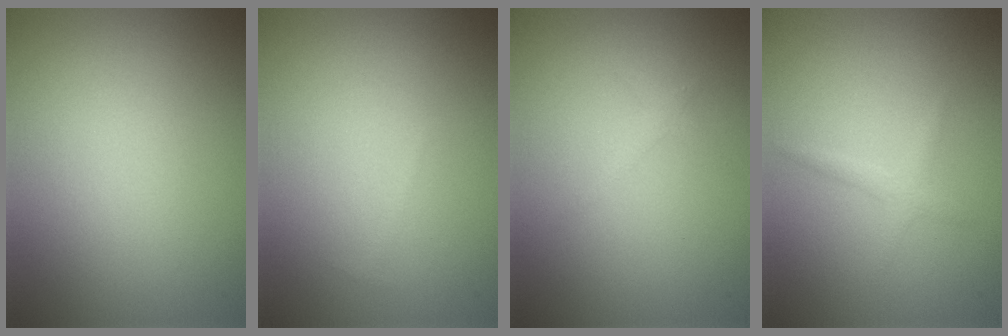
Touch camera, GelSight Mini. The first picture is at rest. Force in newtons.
{"total": 0.8, "press": 0.8, "slide": 0.2}
{"total": 1.0, "press": 1.0, "slide": 0.0}
{"total": 1.2, "press": 1.2, "slide": 0.1}